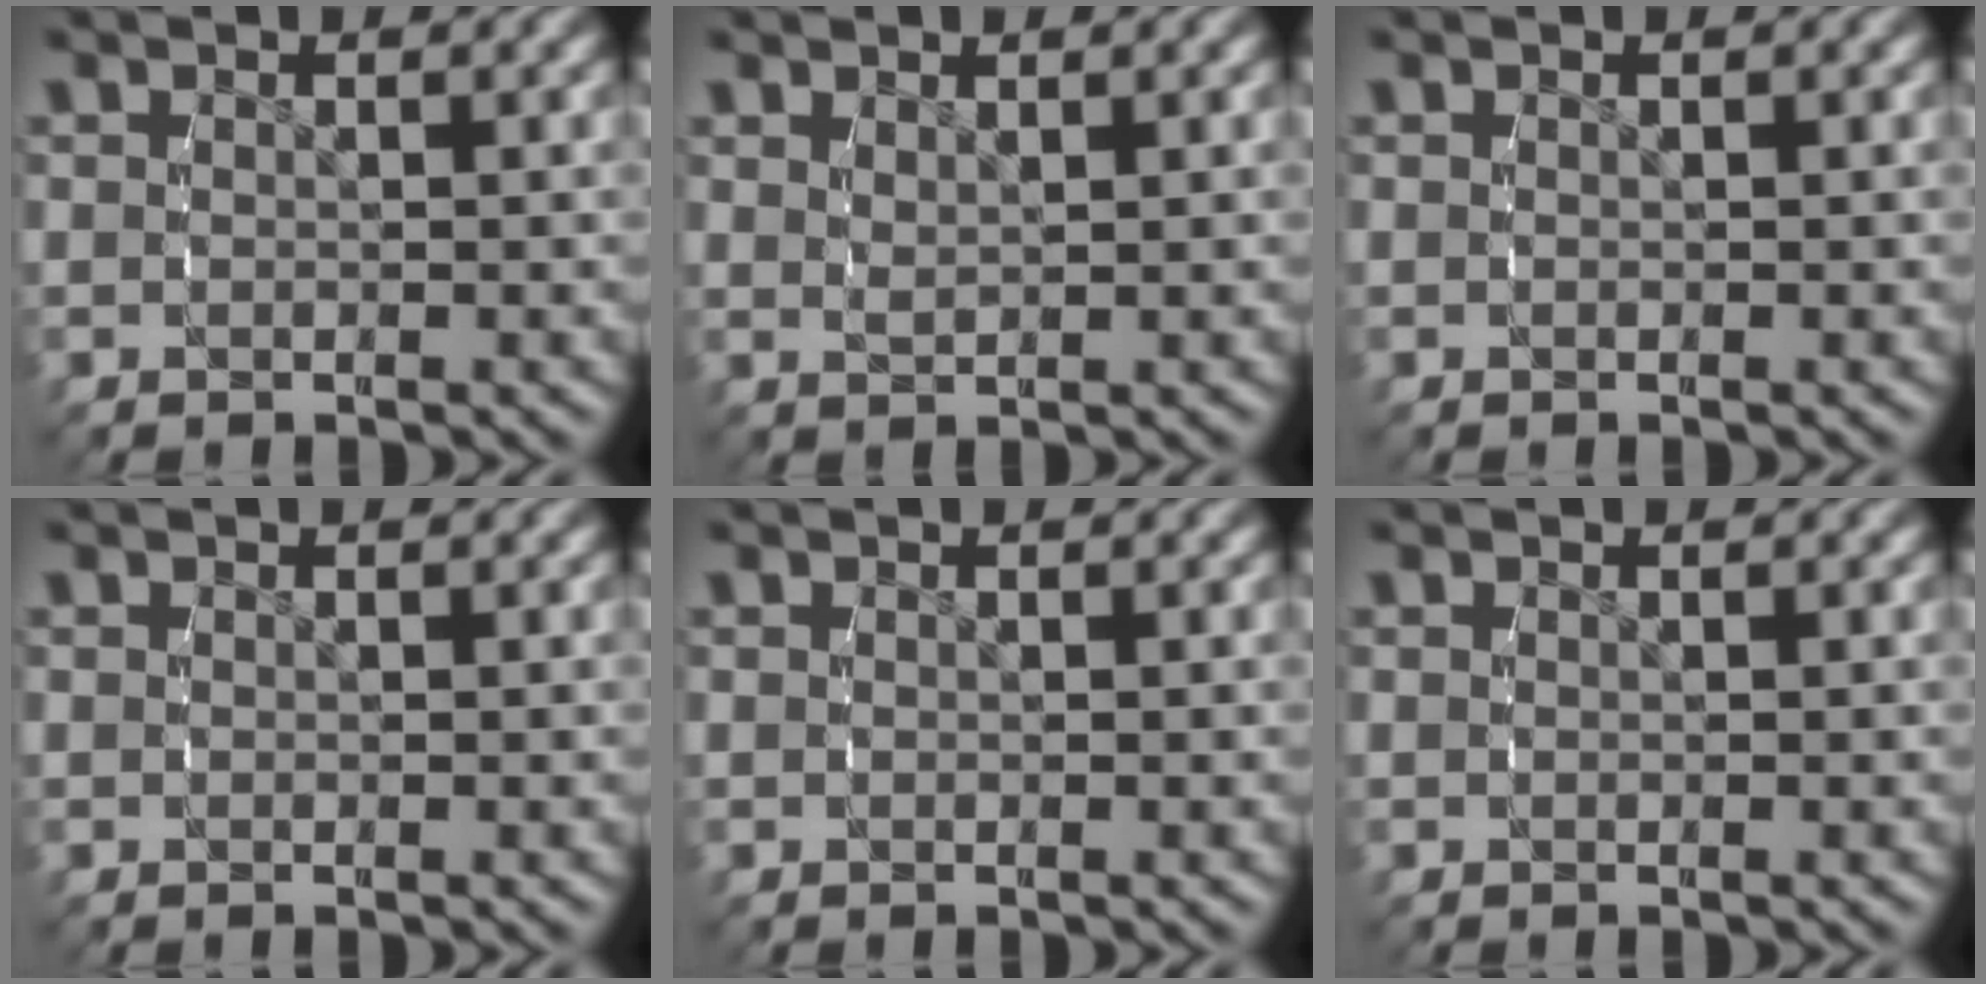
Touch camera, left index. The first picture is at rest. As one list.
[{"total": 1.1, "force": [0.9, -0.6, 0.1], "torque": [-0.002, -0.004, 0.026]}, {"total": 0.0}, {"total": 0.0}, {"total": 0.0}, {"total": 0.0}]